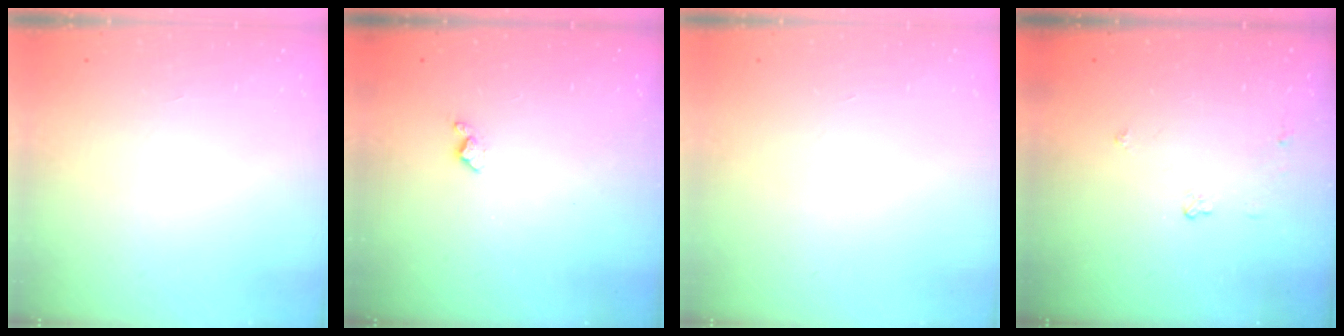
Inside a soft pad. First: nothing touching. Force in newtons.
{"total": 3.9, "press": 3.8, "slide": 0.7}
{"total": 0.0}
{"total": 3.4, "press": 3.4, "slide": 0.6}